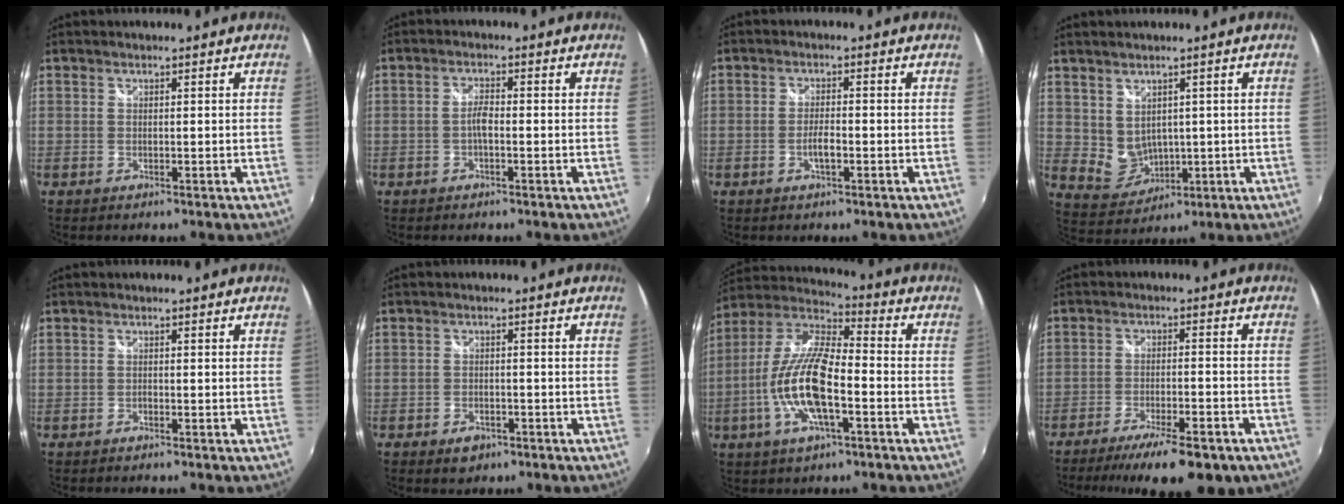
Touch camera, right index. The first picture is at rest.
{"total": 2.2, "force": [-0.8, 0.7, 1.9], "torque": [-0.042, 0.006, -0.017]}
{"total": 2.8, "force": [-1.2, 0.7, 2.4], "torque": [-0.051, 0.002, -0.023]}
{"total": 5.8, "force": [1.7, 4.8, 2.9], "torque": [-0.055, -0.004, 0.052]}
{"total": 0.5, "force": [-0.5, 0.2, 0.1], "torque": [-0.003, -0.002, -0.011]}
{"total": 3.8, "force": [-2.3, 2.6, 1.6], "torque": [-0.042, -0.001, -0.034]}
{"total": 16.1, "force": [-4.8, 5.1, 14.5], "torque": [-0.293, -0.004, -0.098]}
{"total": 15.0, "force": [-11.1, 4.0, 9.2], "torque": [-0.175, -0.036, -0.164]}